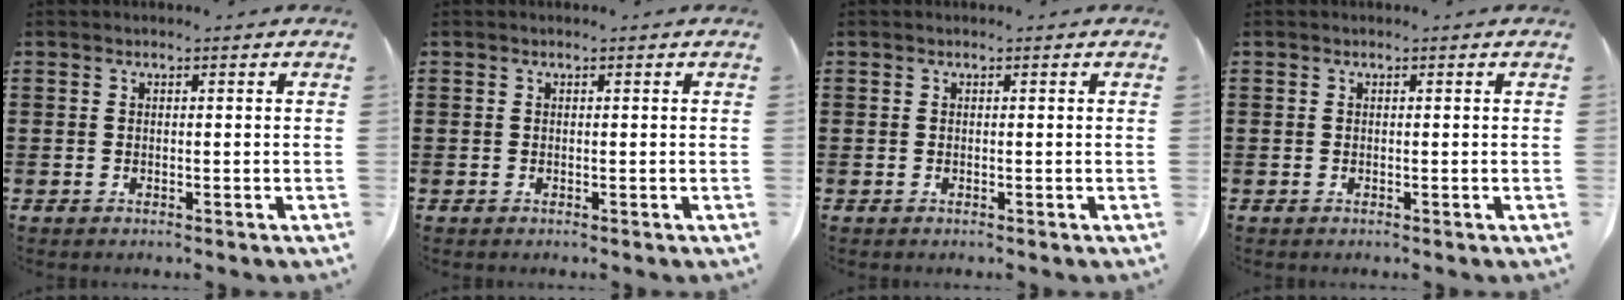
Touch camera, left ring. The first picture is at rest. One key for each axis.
{"total": 0.0}
{"total": 0.0}
{"total": 0.0}